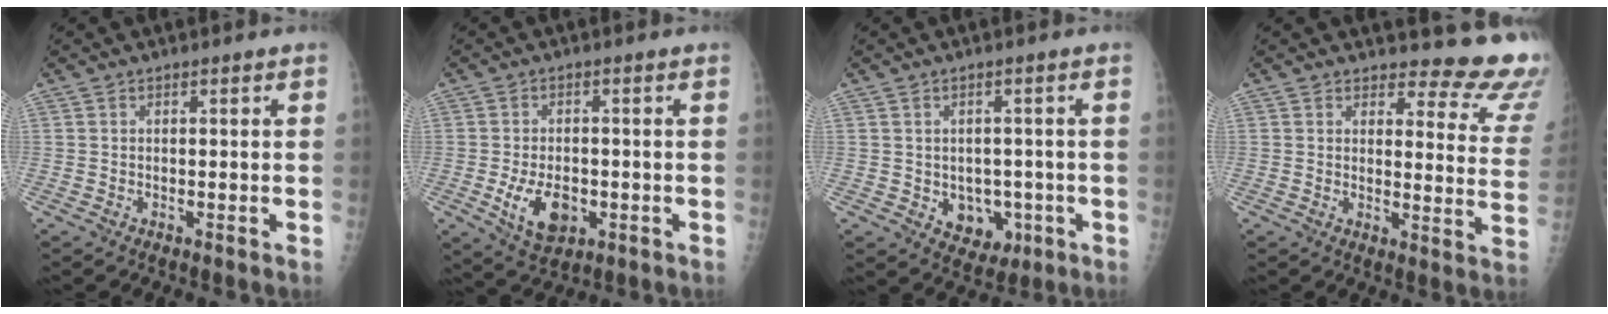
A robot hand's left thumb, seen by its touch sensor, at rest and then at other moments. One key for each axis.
{"total": 7.9, "fx": -2.1, "fy": 4.9, "fz": 5.8, "tx": -0.092, "ty": -0.002, "tz": -0.025}
{"total": 6.3, "fx": -1.4, "fy": 5.1, "fz": 3.4, "tx": -0.017, "ty": 0.005, "tz": -0.005}
{"total": 14.2, "fx": 13.5, "fy": 3.6, "fz": 2.8, "tx": 0.013, "ty": -0.142, "tz": 0.125}